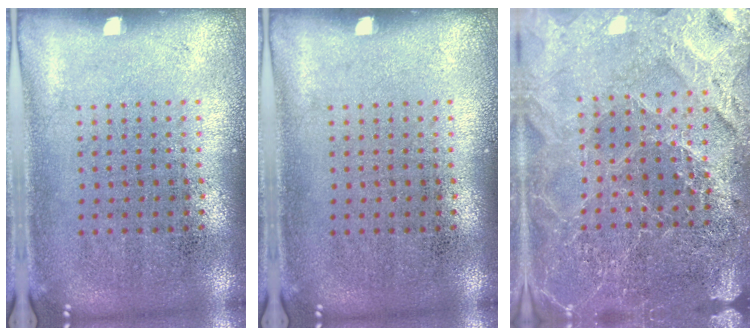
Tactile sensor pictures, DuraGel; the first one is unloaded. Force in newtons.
{"total": 0.0}
{"total": 4.4, "press": 4.1, "slide": 1.6}